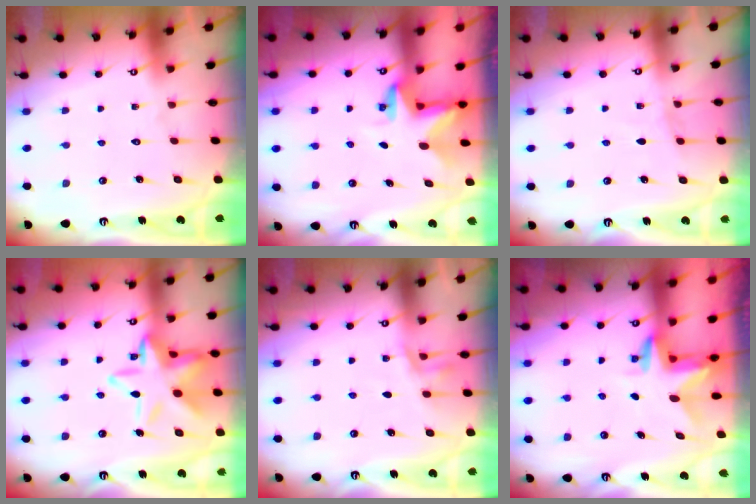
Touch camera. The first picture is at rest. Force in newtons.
{"total": 2.8, "press": 2.8, "slide": 0.2}
{"total": 3.6, "press": 3.6, "slide": 0.4}
{"total": 15.7, "press": 15.6, "slide": 1.5}
{"total": 5.9, "press": 5.4, "slide": 2.4}
{"total": 3.1, "press": 3.1, "slide": 0.2}